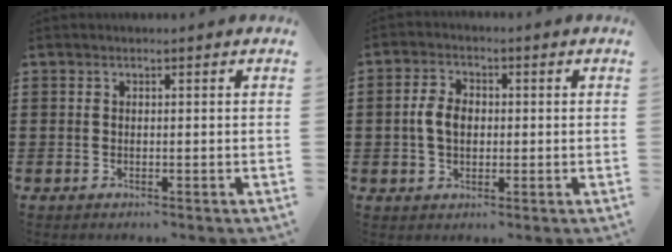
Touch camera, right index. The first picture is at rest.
{"total": 4.5, "force": [0.0, 3.0, 3.4], "torque": [-0.085, 0.007, -0.006]}